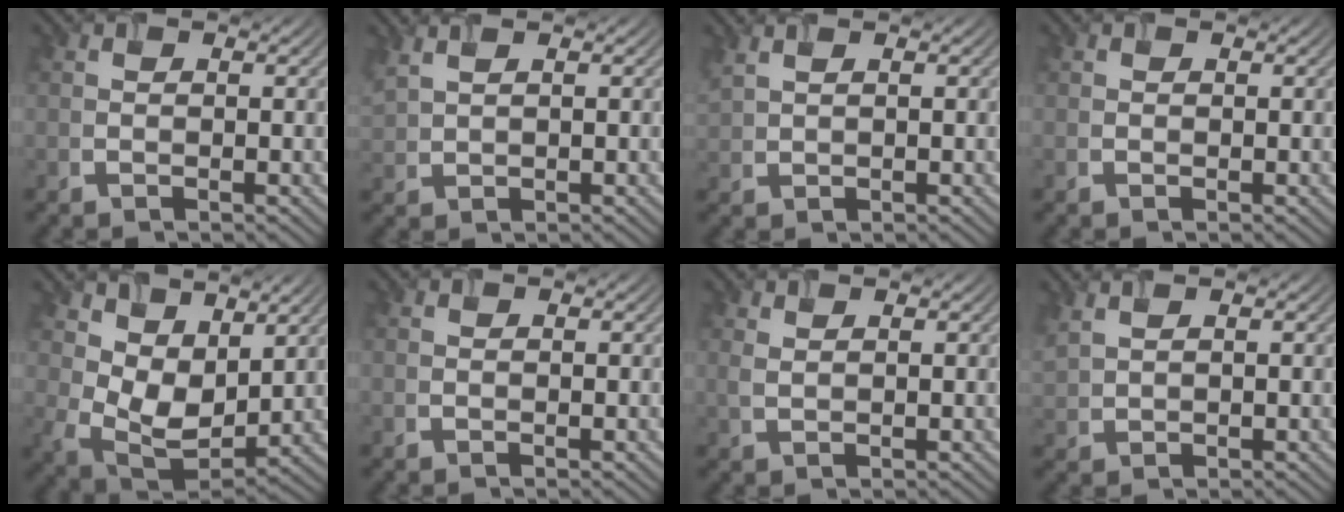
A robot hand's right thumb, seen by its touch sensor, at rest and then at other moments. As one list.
[{"total": 2.7, "force": [2.0, 0.8, 1.6], "torque": [-0.049, 0.011, 0.049]}, {"total": 2.0, "force": [1.6, 0.5, 1.1], "torque": [-0.034, 0.008, 0.039]}, {"total": 0.0}, {"total": 8.4, "force": [4.2, 5.2, 5.1], "torque": [-0.125, -0.012, 0.079]}, {"total": 0.0}, {"total": 1.1, "force": [0.8, 0.3, 0.7], "torque": [-0.024, -0.003, 0.020]}, {"total": 2.3, "force": [1.8, 0.7, 1.3], "torque": [-0.040, 0.010, 0.044]}]